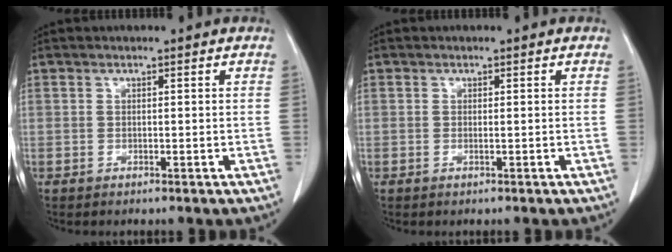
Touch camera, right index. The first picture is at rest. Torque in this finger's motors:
{"motor_torque": [0.15, -0.06, -0.03, 0.01]}